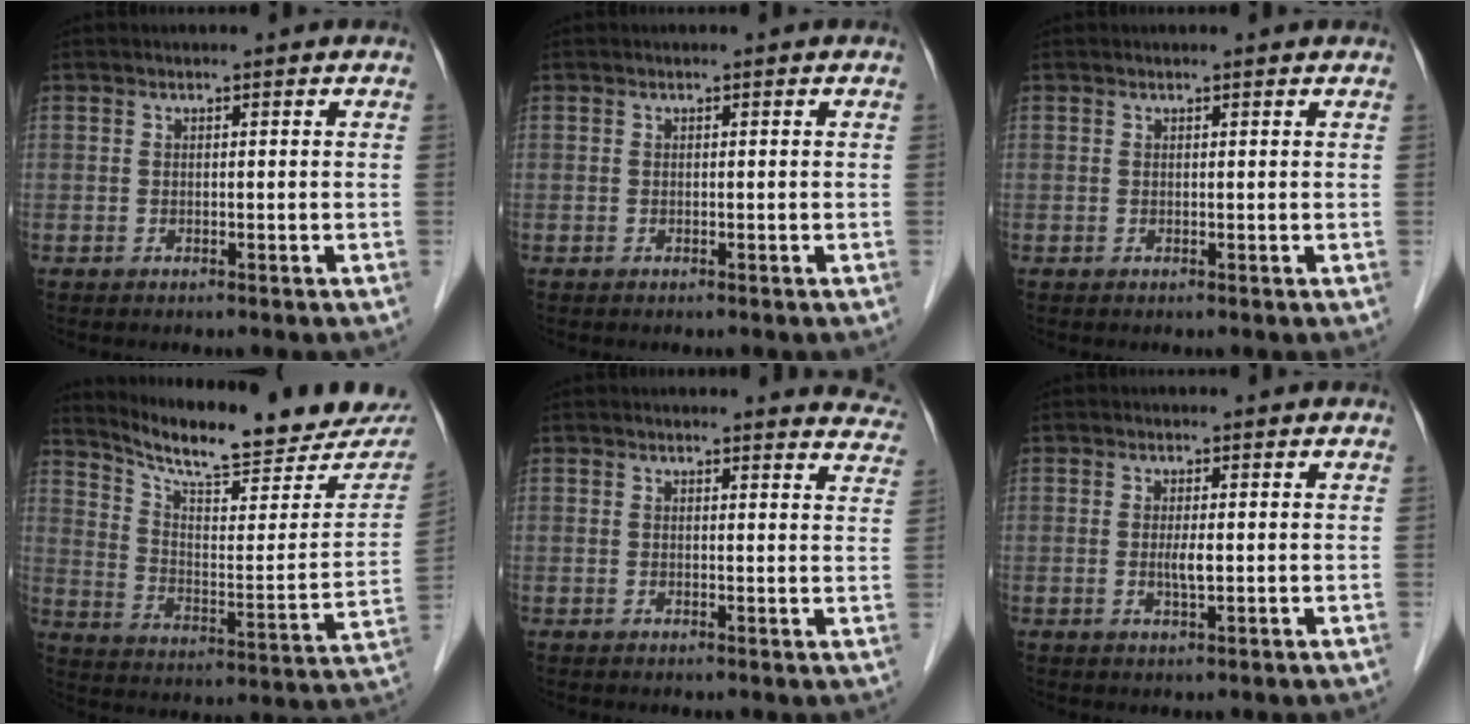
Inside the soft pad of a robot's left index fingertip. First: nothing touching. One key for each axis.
{"total": 0.0}
{"total": 1.1, "fx": 1.0, "fy": 0.1, "fz": 0.3, "tx": -0.014, "ty": 0.006, "tz": 0.012}
{"total": 20.7, "fx": 19.0, "fy": 2.3, "fz": 7.9, "tx": -0.127, "ty": -0.062, "tz": 0.263}
{"total": 7.7, "fx": 7.6, "fy": 1.4, "fz": 0.6, "tx": 0.027, "ty": -0.026, "tz": 0.045}
{"total": 1.9, "fx": 0.0, "fy": 0.3, "fz": 1.9, "tx": -0.042, "ty": -0.003, "tz": 0.000}